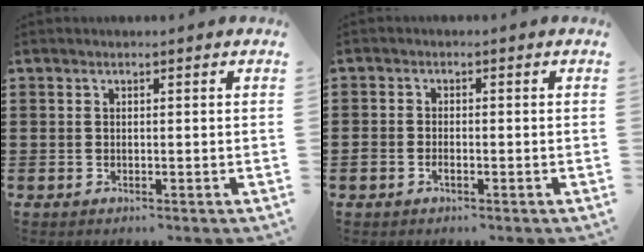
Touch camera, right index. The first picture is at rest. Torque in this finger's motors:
{"motor_torque": [0.06, 0.49, 0.01, 0.01]}